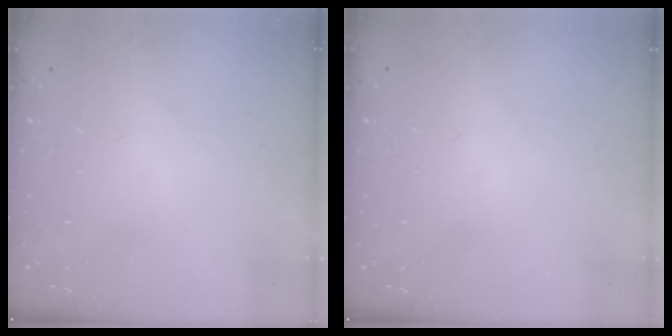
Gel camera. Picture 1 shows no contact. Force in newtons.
{"total": 0.0}